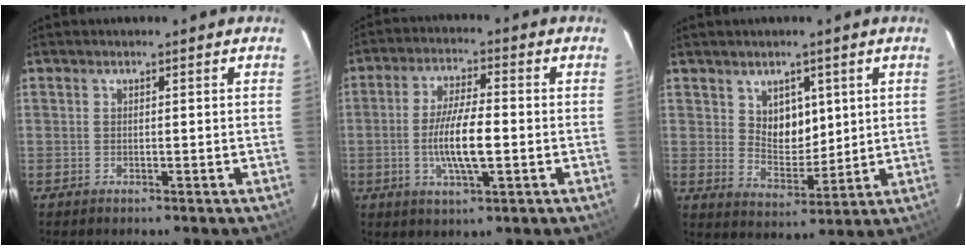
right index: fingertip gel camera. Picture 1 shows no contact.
{"total": 8.9, "force": [-1.7, 2.1, 8.5], "torque": [-0.165, -0.005, -0.031]}
{"total": 6.7, "force": [2.9, 4.8, 3.7], "torque": [-0.056, -0.001, 0.059]}